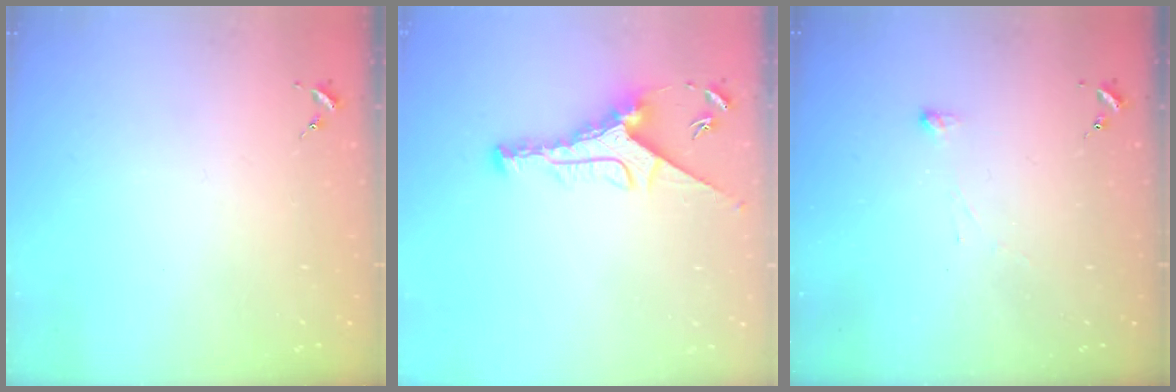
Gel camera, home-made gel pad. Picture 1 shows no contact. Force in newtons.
{"total": 9.2, "press": 9.2, "slide": 0.5}
{"total": 2.9, "press": 2.9, "slide": 0.3}